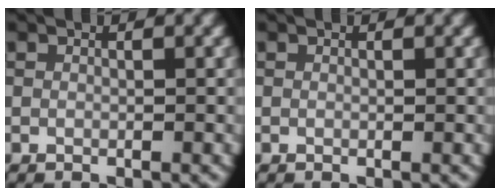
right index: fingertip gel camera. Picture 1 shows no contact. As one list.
[{"total": 0.0}]